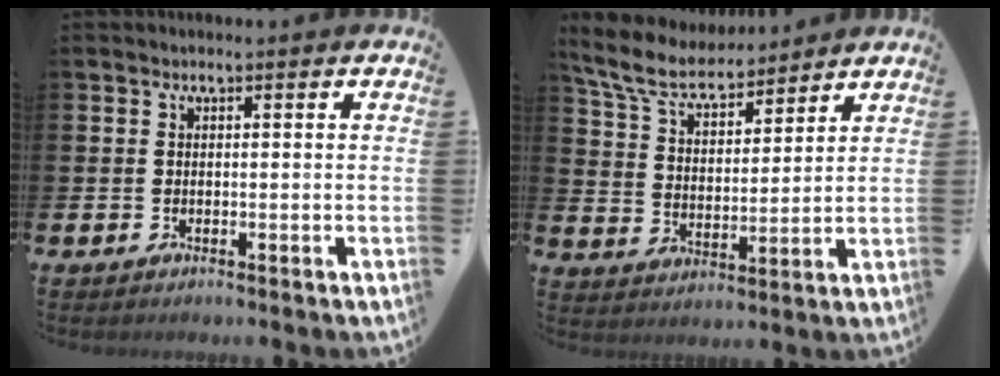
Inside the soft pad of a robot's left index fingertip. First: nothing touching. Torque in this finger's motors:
{"motor_torque": [1.00, -1.14, 0.23, 0.15]}